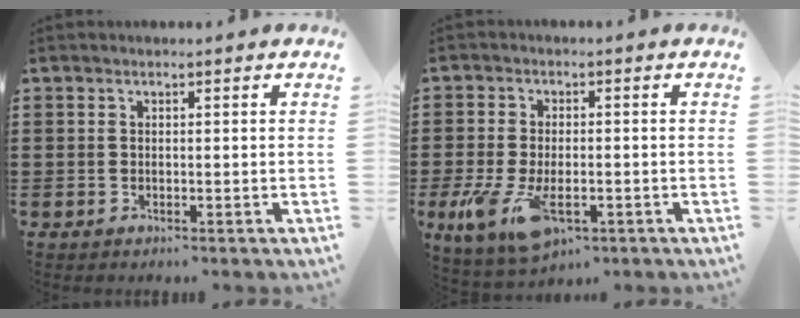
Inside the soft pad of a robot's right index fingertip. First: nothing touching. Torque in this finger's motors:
{"motor_torque": [2.01, -0.08, 1.05, 0.21]}